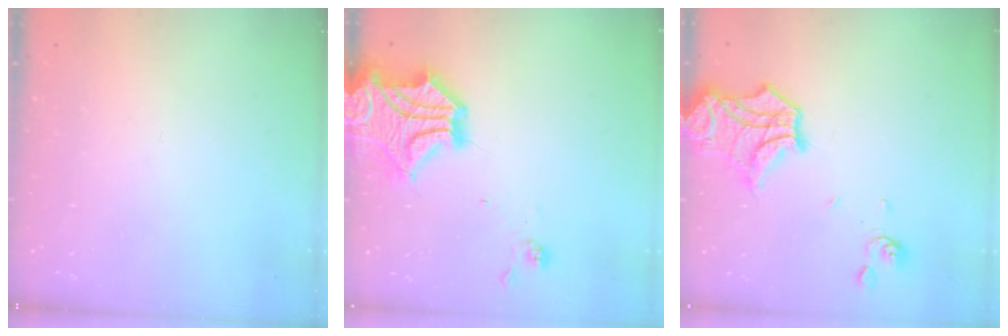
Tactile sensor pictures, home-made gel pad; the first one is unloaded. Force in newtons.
{"total": 10.2, "press": 9.9, "slide": 2.6}
{"total": 11.6, "press": 11.4, "slide": 2.6}